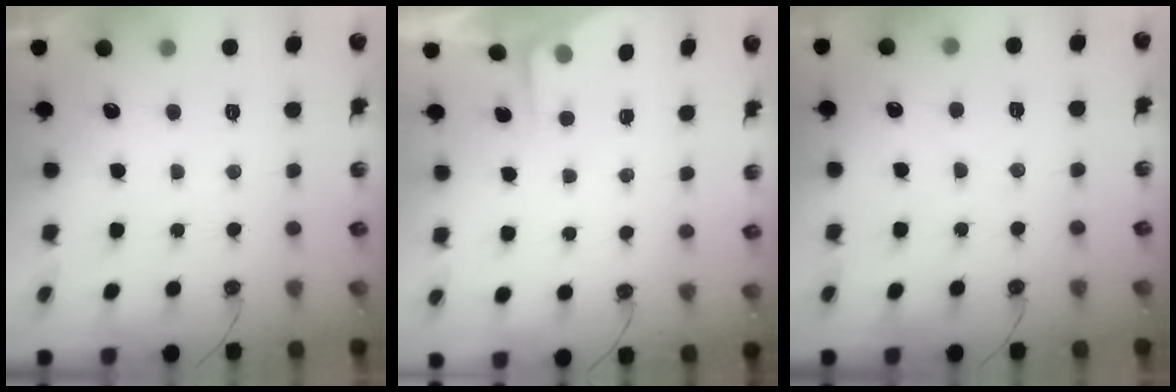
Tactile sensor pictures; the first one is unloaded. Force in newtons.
{"total": 2.2, "press": 2.2, "slide": 0.4}
{"total": 5.6, "press": 5.5, "slide": 0.7}